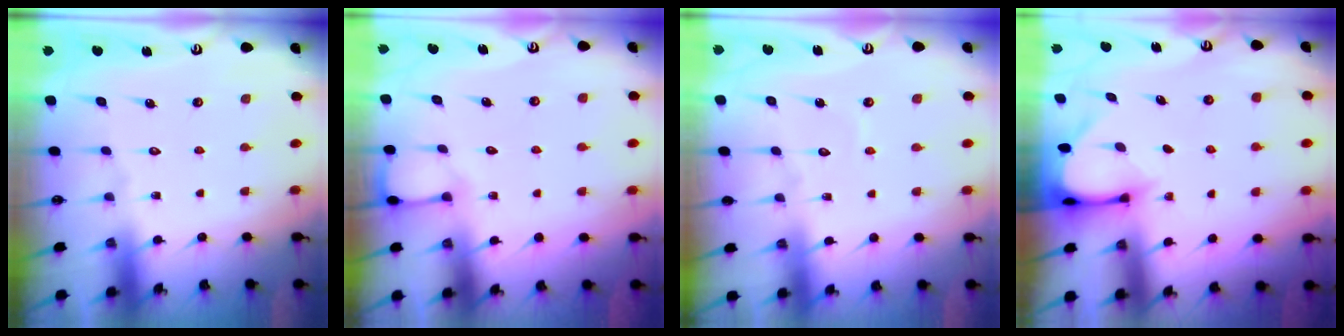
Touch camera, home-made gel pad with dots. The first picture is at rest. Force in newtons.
{"total": 2.9, "press": 2.9, "slide": 0.3}
{"total": 3.3, "press": 3.3, "slide": 0.4}
{"total": 3.2, "press": 3.2, "slide": 0.2}